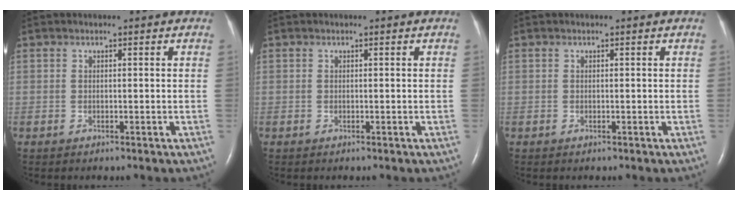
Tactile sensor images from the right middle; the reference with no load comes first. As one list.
[{"total": 0.0}, {"total": 0.0}]